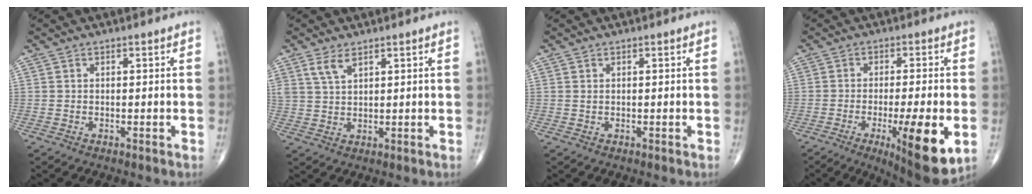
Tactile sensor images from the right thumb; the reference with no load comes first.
{"total": 3.5, "force": [2.3, 1.4, 2.2], "torque": [-0.045, -0.007, 0.053]}
{"total": 0.0}
{"total": 14.2, "force": [-4.3, 3.0, 13.1], "torque": [-0.188, -0.014, -0.057]}